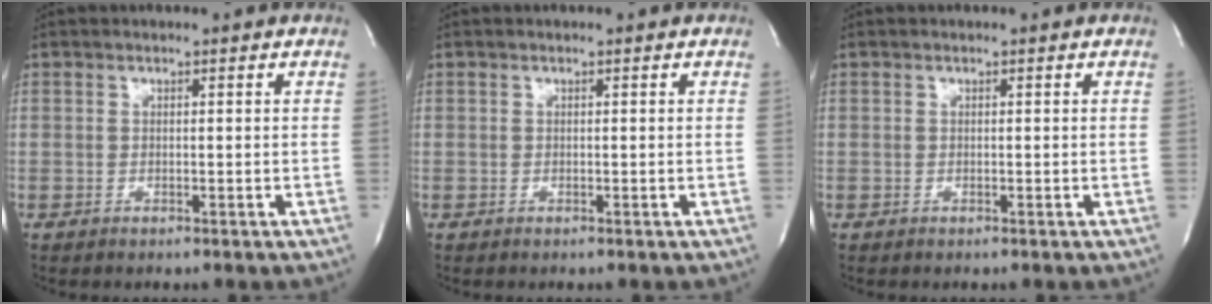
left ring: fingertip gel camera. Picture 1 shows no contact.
{"total": 0.0}
{"total": 0.0}